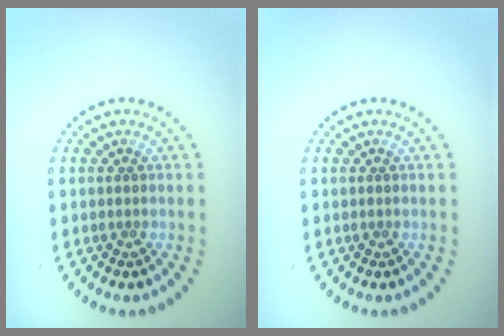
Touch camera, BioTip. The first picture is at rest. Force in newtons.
{"total": 0.0}